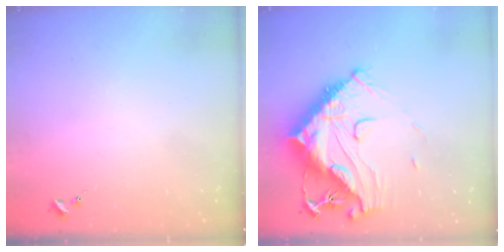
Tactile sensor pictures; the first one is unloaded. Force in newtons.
{"total": 20.5, "press": 20.4, "slide": 1.8}